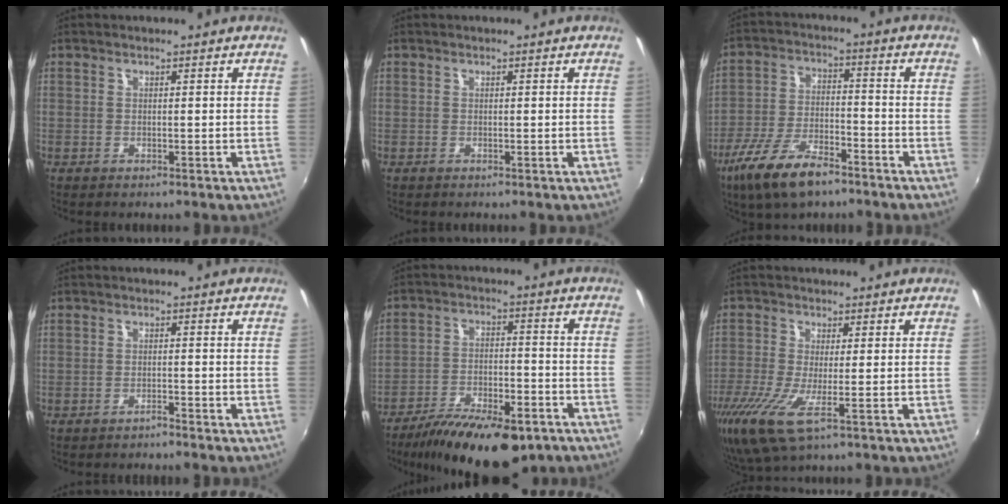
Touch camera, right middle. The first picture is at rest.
{"total": 0.0}
{"total": 13.2, "force": [-8.9, 4.8, 8.5], "torque": [-0.186, -0.023, -0.163]}
{"total": 1.2, "force": [-1.1, 0.0, 0.1], "torque": [-0.003, -0.004, -0.019]}
{"total": 18.8, "force": [-13.4, 6.5, 11.5], "torque": [-0.212, -0.039, -0.203]}
{"total": 7.6, "force": [-3.3, 1.2, 6.8], "torque": [-0.159, -0.027, -0.065]}